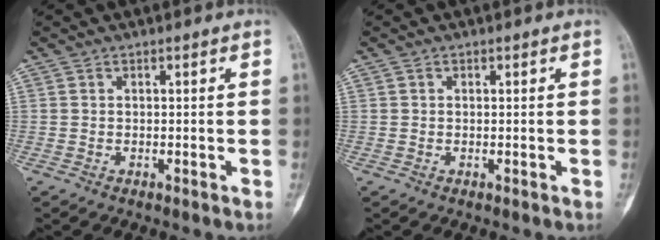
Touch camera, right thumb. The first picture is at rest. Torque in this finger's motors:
{"motor_torque": [-0.29, -0.11, -0.27, 0.12, -0.03]}